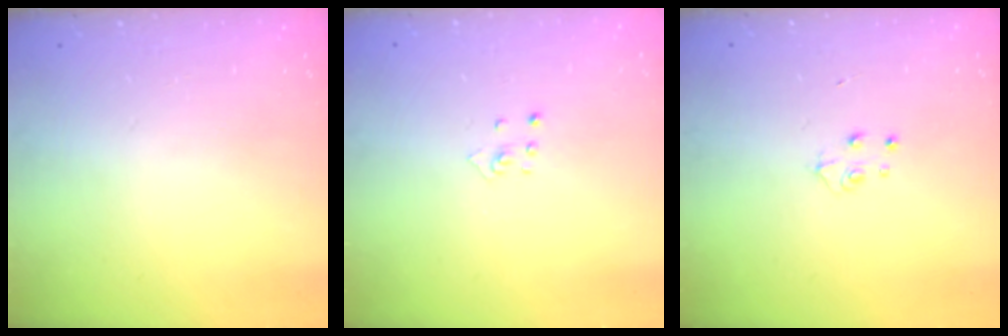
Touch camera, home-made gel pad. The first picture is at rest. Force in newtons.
{"total": 2.9, "press": 2.9, "slide": 0.3}
{"total": 4.0, "press": 4.0, "slide": 0.5}